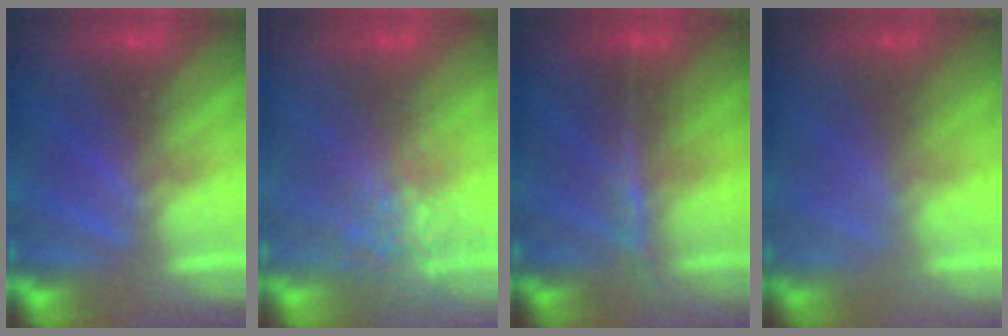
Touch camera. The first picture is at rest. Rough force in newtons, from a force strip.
{"total": 3.8}
{"total": 2.4}
{"total": 1.4}